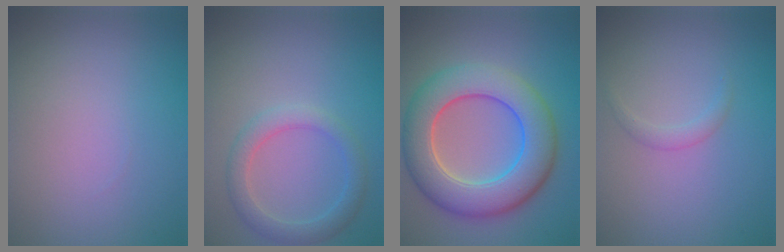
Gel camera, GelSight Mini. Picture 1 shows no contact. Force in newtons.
{"total": 2.9, "press": 2.9, "slide": 0.1}
{"total": 9.1, "press": 9.1, "slide": 0.4}
{"total": 1.0, "press": 1.0, "slide": 0.1}